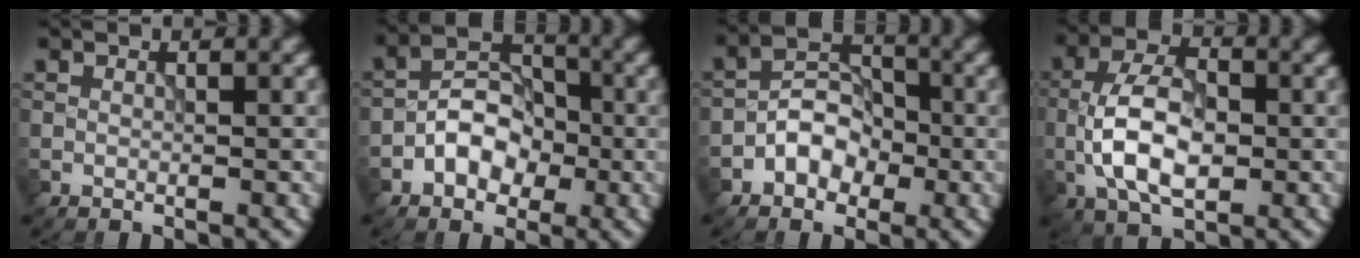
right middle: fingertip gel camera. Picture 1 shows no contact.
{"total": 4.2, "force": [-1.6, 3.0, 2.6], "torque": [-0.032, 0.010, -0.029]}
{"total": 3.5, "force": [-1.5, 2.5, 1.9], "torque": [-0.022, 0.013, -0.028]}
{"total": 6.7, "force": [-1.4, 3.5, 5.5], "torque": [-0.108, 0.008, -0.033]}